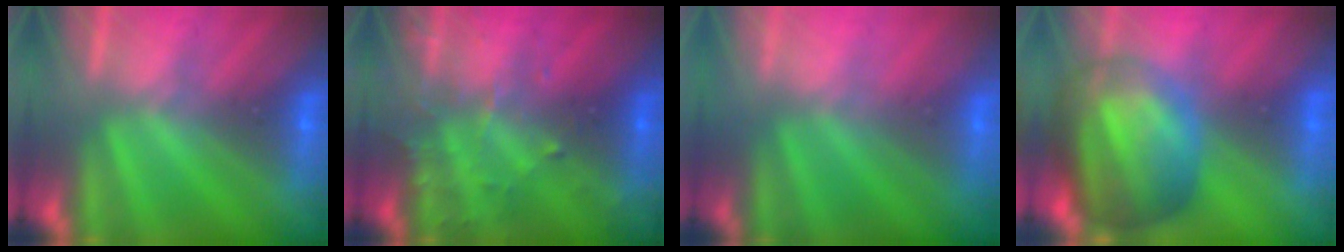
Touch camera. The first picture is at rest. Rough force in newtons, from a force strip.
{"total": 3.4}
{"total": 2.9}
{"total": 7.7}